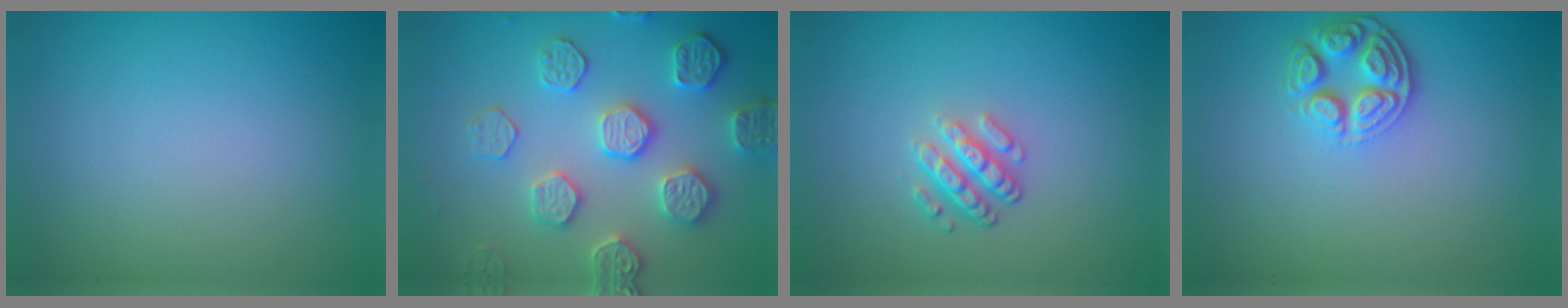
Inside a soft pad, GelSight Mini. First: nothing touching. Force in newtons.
{"total": 5.0, "press": 4.8, "slide": 1.4}
{"total": 2.8, "press": 2.3, "slide": 1.5}
{"total": 4.0, "press": 3.2, "slide": 2.4}